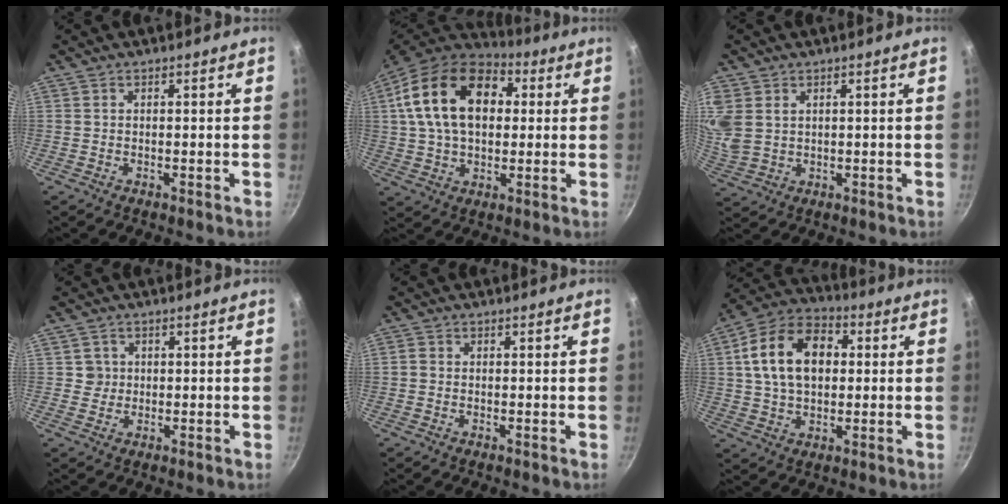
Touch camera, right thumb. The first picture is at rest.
{"total": 20.6, "force": [4.7, 13.6, 14.8], "torque": [-0.238, 0.017, 0.068]}
{"total": 8.6, "force": [2.8, 6.5, 4.9], "torque": [-0.106, -0.002, 0.066]}
{"total": 2.4, "force": [0.4, 2.4, 0.2], "torque": [0.015, 0.007, 0.004]}
{"total": 0.8, "force": [-0.2, 0.7, 0.3], "torque": [-0.005, 0.002, -0.005]}
{"total": 15.9, "force": [2.7, 10.8, 11.4], "torque": [-0.174, 0.021, 0.032]}